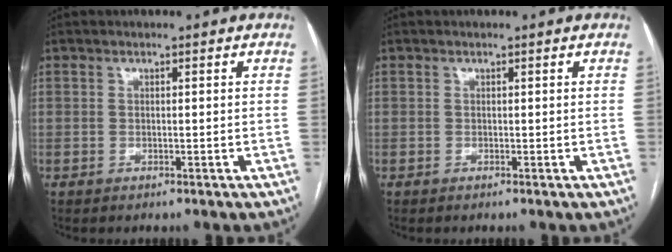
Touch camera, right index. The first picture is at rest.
{"total": 0.0}